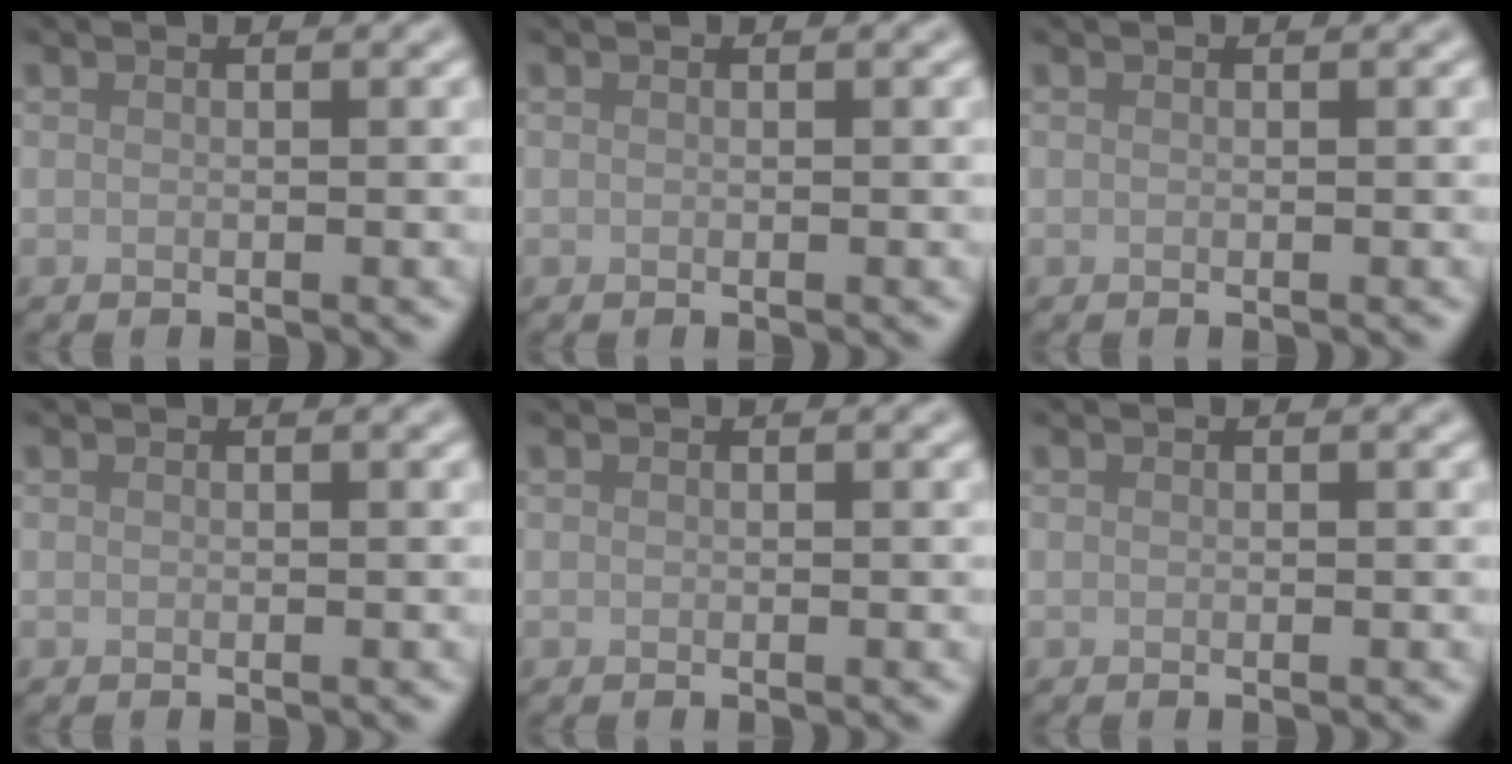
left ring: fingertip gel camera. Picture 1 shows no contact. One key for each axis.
{"total": 0.0}
{"total": 0.0}
{"total": 0.0}
{"total": 0.0}
{"total": 0.0}